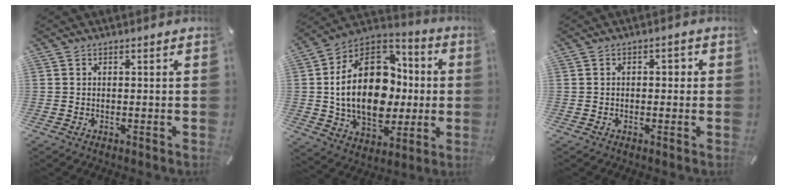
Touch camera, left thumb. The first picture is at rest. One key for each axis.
{"total": 23.3, "fx": 0.8, "fy": 16.6, "fz": 16.4, "tx": -0.315, "ty": 0.003, "tz": 0.020}
{"total": 1.8, "fx": -0.5, "fy": 1.2, "fz": 1.3, "tx": -0.027, "ty": 0.010, "tz": -0.013}